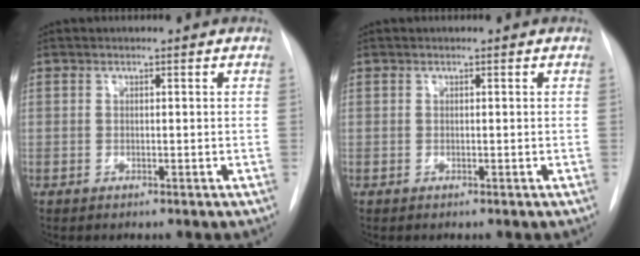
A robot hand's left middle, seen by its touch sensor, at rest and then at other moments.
{"total": 0.0}